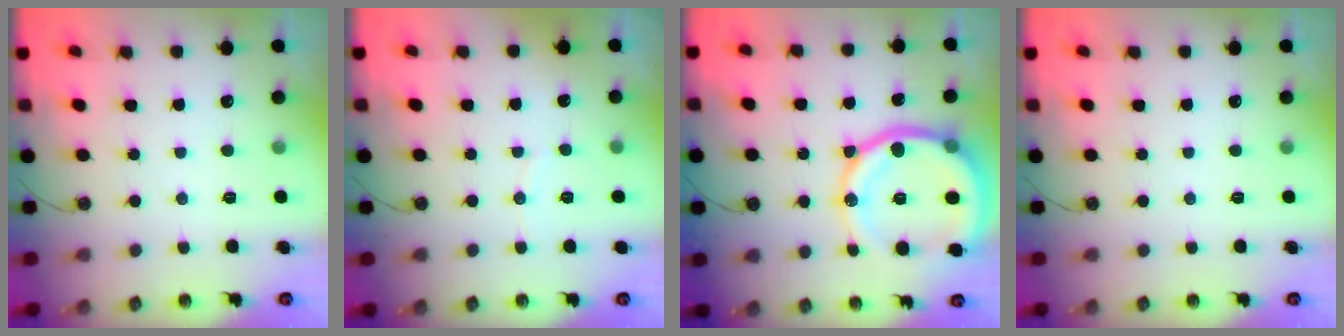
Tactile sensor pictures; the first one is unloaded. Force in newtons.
{"total": 2.2, "press": 2.2, "slide": 0.2}
{"total": 20.3, "press": 20.1, "slide": 2.6}
{"total": 0.0}